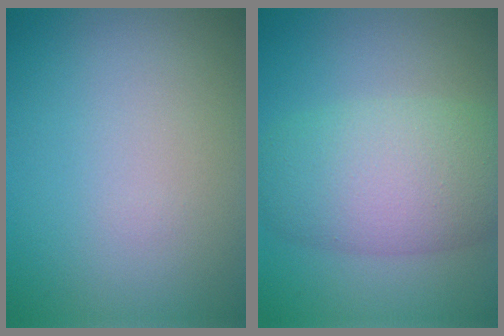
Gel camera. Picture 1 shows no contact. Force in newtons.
{"total": 7.4, "press": 7.4, "slide": 0.4}